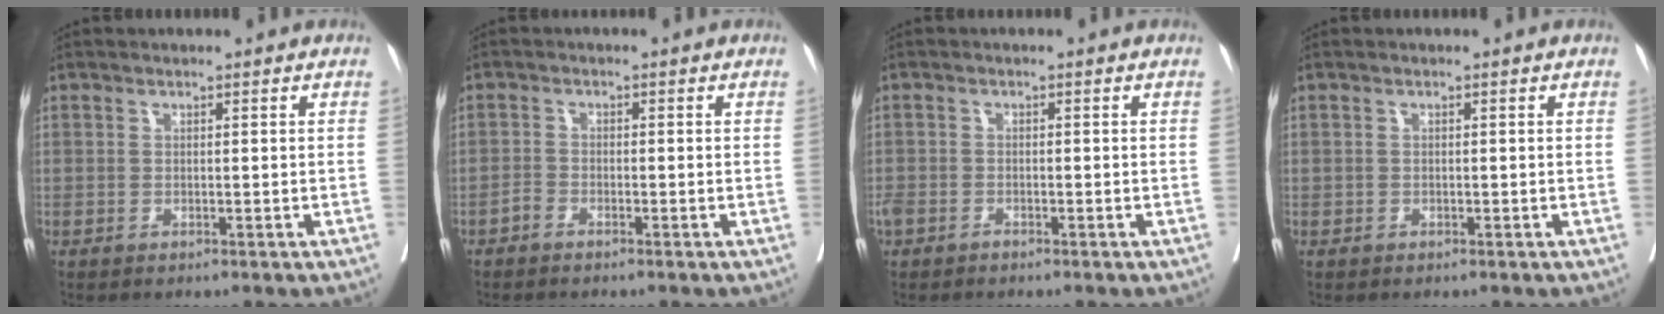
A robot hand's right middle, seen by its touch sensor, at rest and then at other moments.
{"total": 1.1, "force": [-1.0, 0.4, 0.4], "torque": [-0.009, 0.002, -0.019]}
{"total": 3.1, "force": [-2.1, 1.8, 1.3], "torque": [-0.031, -0.003, -0.042]}
{"total": 0.0}